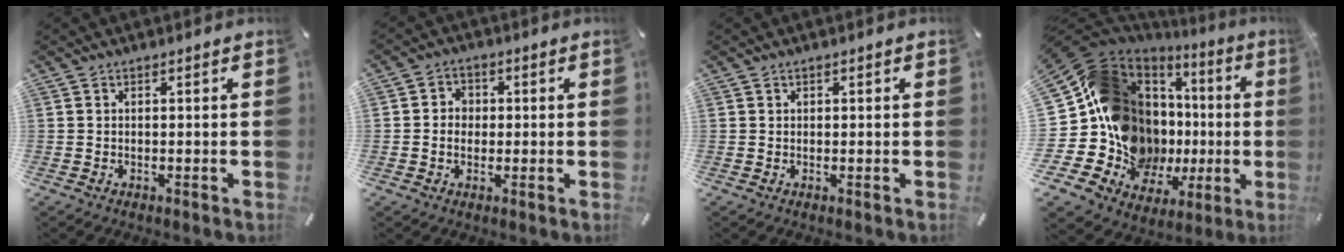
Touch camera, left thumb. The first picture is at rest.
{"total": 4.0, "force": [-0.6, 3.6, 1.6], "torque": [-0.034, 0.014, -0.014]}
{"total": 0.6, "force": [0.2, 0.6, 0.1], "torque": [-0.001, 0.005, 0.003]}
{"total": 22.6, "force": [1.0, 16.0, 16.0], "torque": [-0.275, -0.072, 0.067]}